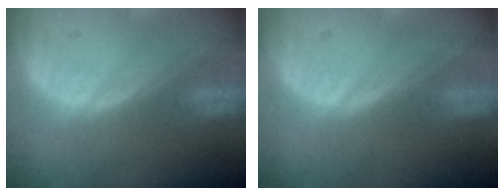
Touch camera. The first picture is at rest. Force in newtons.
{"total": 0.0}